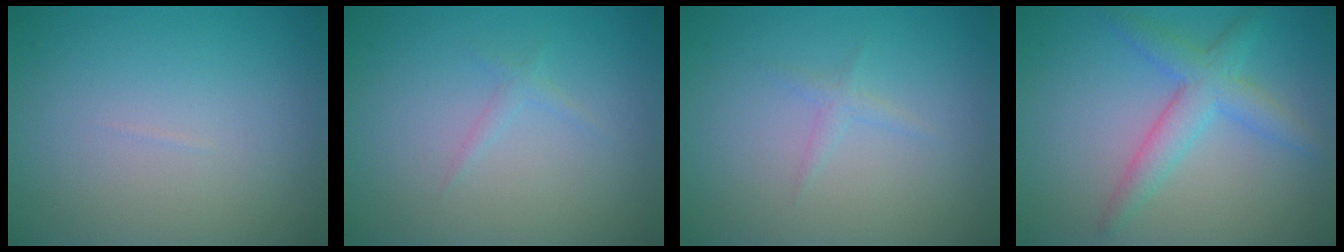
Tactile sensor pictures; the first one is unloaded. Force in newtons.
{"total": 0.7, "press": 0.7, "slide": 0.1}
{"total": 0.9, "press": 0.9, "slide": 0.1}
{"total": 3.7, "press": 3.7, "slide": 0.1}